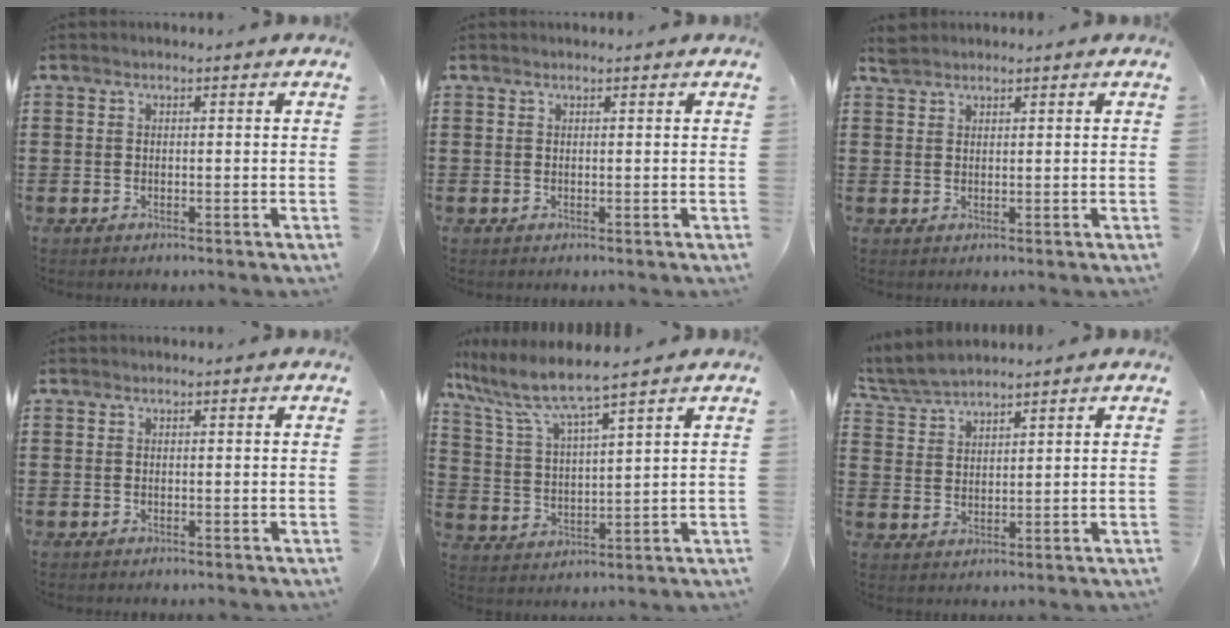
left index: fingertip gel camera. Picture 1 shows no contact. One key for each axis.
{"total": 0.0}
{"total": 1.8, "fx": 1.7, "fy": 0.5, "fz": 0.2, "tx": -0.006, "ty": 0.002, "tz": 0.033}
{"total": 0.0}
{"total": 6.3, "fx": 5.4, "fy": 0.3, "fz": 3.1, "tx": -0.088, "ty": -0.032, "tz": 0.087}
{"total": 3.9, "fx": 3.8, "fy": 0.4, "fz": 0.7, "tx": -0.028, "ty": -0.010, "tz": 0.070}